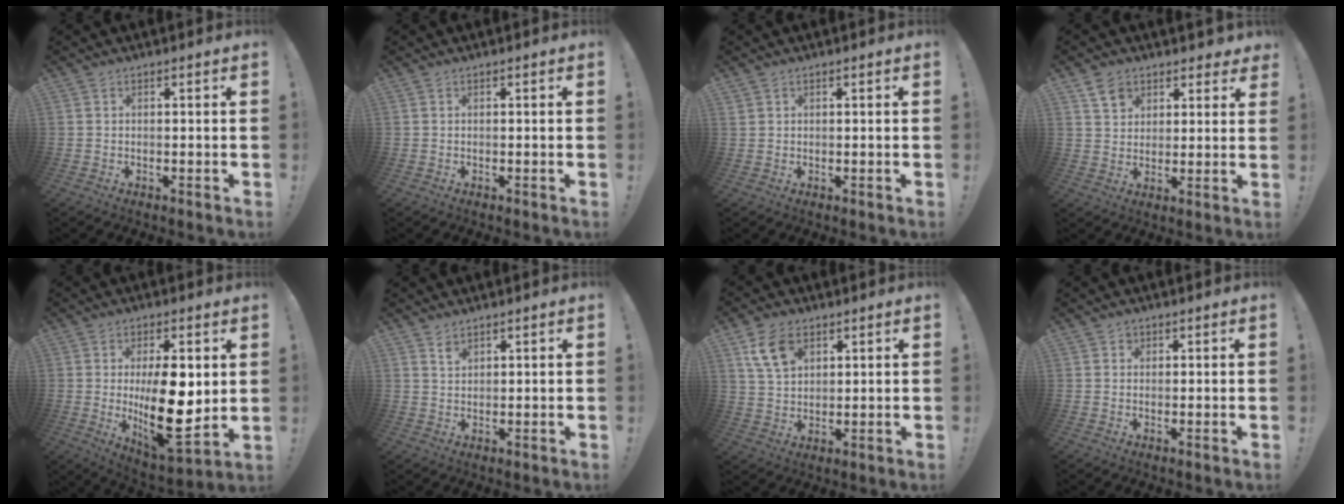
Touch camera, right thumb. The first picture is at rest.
{"total": 0.0}
{"total": 0.9, "force": [0.6, 0.7, 0.1], "torque": [0.003, -0.001, 0.010]}
{"total": 7.4, "force": [4.7, 5.3, 2.2], "torque": [-0.024, -0.029, 0.088]}
{"total": 19.0, "force": [1.3, 8.5, 17.0], "torque": [-0.265, -0.026, 0.029]}
{"total": 2.2, "force": [1.8, 1.0, 0.7], "torque": [0.007, -0.018, 0.029]}
{"total": 9.2, "force": [4.8, 5.9, 5.2], "torque": [-0.096, -0.006, 0.097]}
{"total": 1.4, "force": [0.6, 1.3, 0.2], "torque": [-0.004, 0.003, 0.010]}